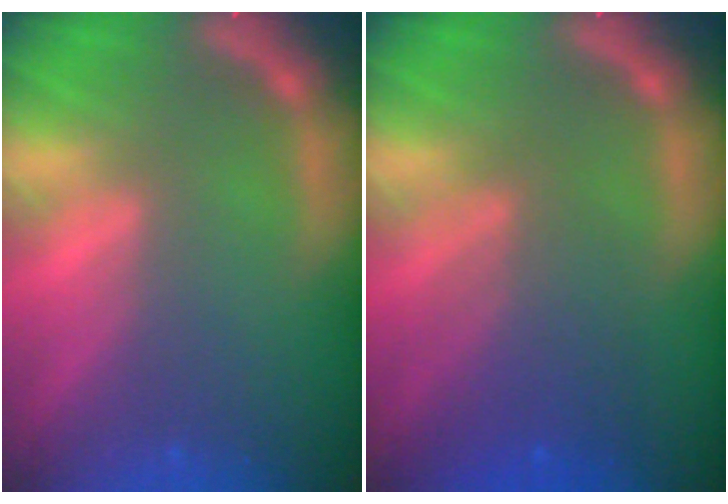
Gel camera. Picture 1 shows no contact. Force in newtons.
{"total": 5.0}